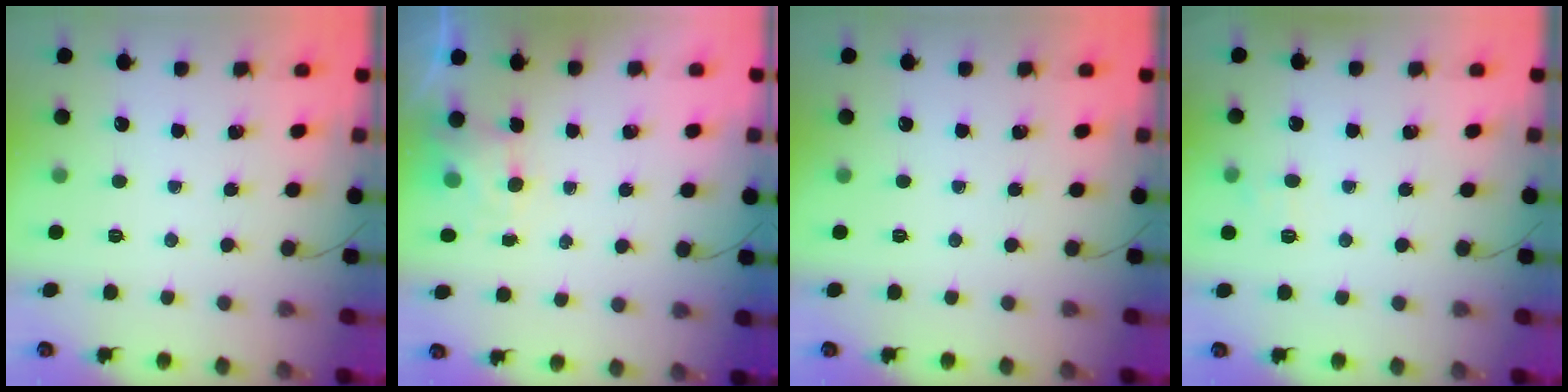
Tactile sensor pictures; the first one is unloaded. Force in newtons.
{"total": 4.6, "press": 4.5, "slide": 1.1}
{"total": 0.0}
{"total": 6.3, "press": 6.1, "slide": 1.7}